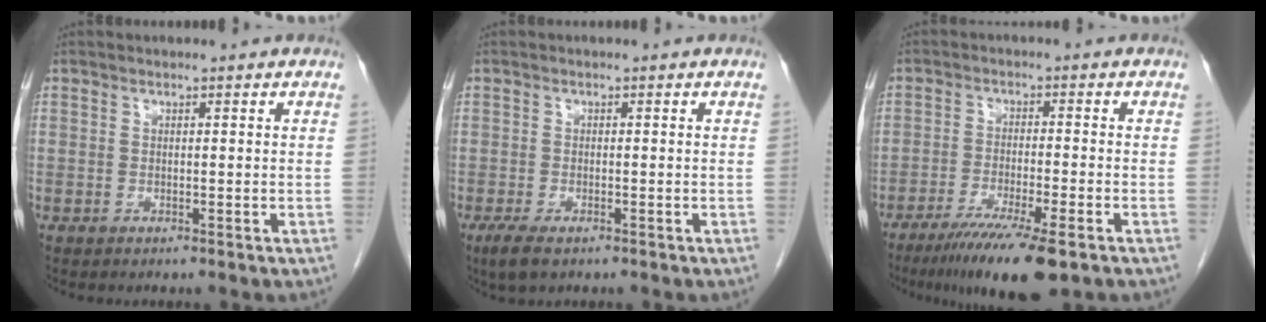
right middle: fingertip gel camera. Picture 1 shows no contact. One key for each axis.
{"total": 3.1, "fx": -1.9, "fy": 1.1, "fz": 2.2, "tx": -0.048, "ty": -0.007, "tz": -0.031}
{"total": 10.9, "fx": -7.3, "fy": 0.6, "fz": 8.1, "tx": -0.133, "ty": -0.027, "tz": -0.114}